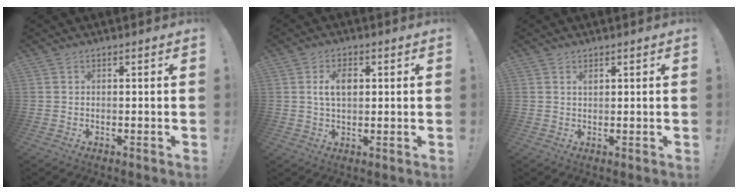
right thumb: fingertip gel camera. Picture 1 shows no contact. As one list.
[{"total": 5.9, "force": [1.3, 3.7, 4.5], "torque": [-0.070, 0.003, 0.020]}, {"total": 1.0, "force": [0.7, 0.4, 0.6], "torque": [0.003, -0.006, 0.010]}]